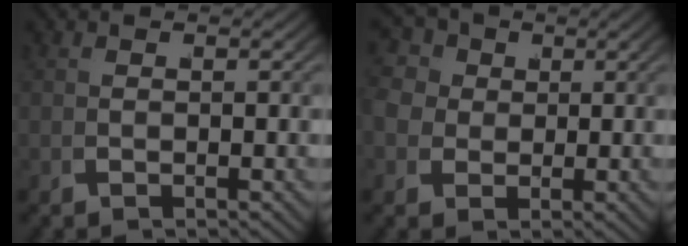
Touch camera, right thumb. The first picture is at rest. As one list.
[{"total": 8.2, "force": [1.4, 6.9, 4.2], "torque": [-0.089, -0.006, 0.021]}]